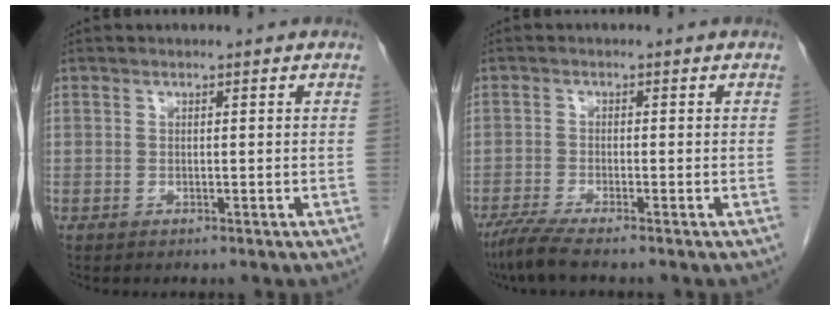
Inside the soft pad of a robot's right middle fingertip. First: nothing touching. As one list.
[{"total": 4.0, "force": [-3.2, -0.3, 2.4], "torque": [-0.052, -0.013, -0.064]}]